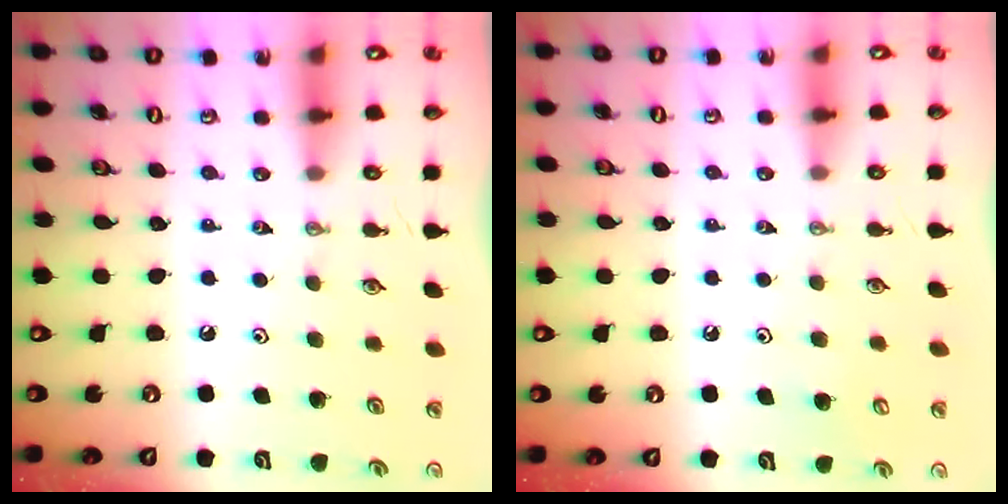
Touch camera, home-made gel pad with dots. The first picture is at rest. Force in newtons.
{"total": 3.1, "press": 3.0, "slide": 0.2}